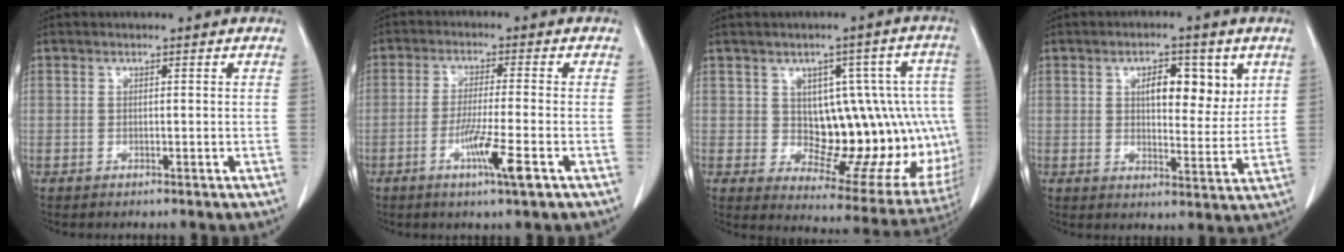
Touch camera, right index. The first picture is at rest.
{"total": 6.9, "force": [-3.0, -0.4, 6.1], "torque": [-0.112, -0.015, -0.054]}
{"total": 16.1, "force": [0.4, 7.8, 14.0], "torque": [-0.146, 0.025, 0.022]}
{"total": 7.8, "force": [3.1, 3.4, 6.3], "torque": [-0.086, 0.003, 0.046]}